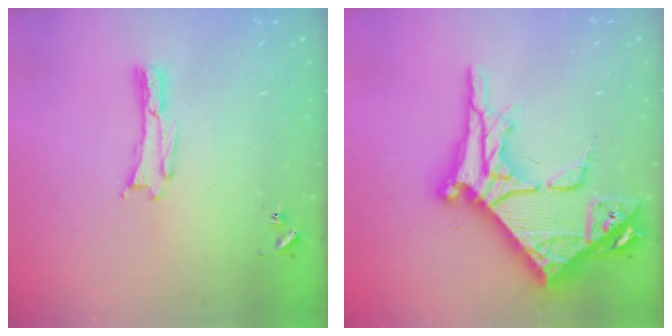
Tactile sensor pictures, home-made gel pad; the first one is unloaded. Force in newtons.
{"total": 13.1, "press": 13.0, "slide": 1.5}